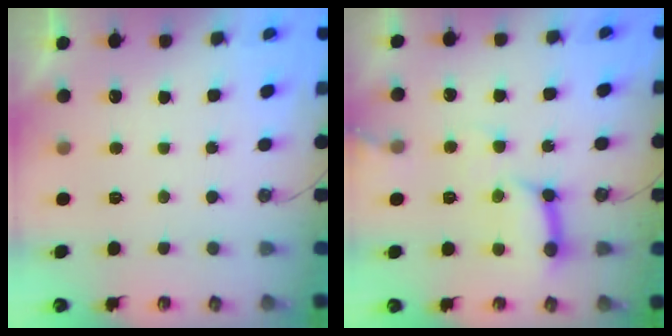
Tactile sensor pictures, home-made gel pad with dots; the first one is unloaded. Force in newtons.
{"total": 11.9, "press": 11.8, "slide": 1.3}